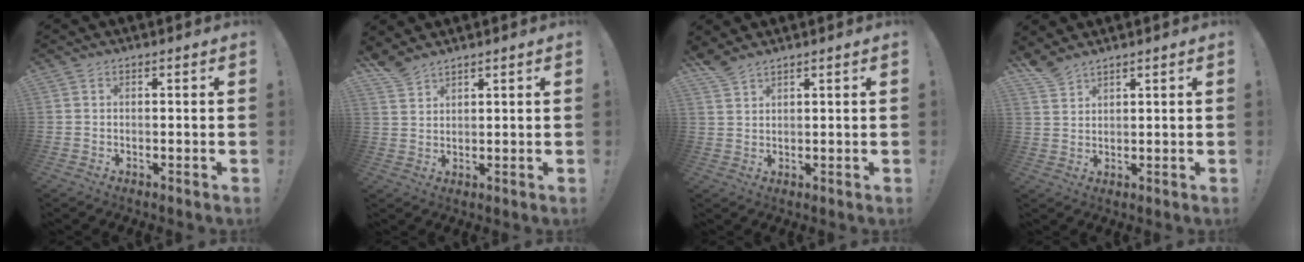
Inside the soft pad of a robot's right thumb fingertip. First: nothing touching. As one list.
[{"total": 4.2, "force": [3.8, 1.1, 1.3], "torque": [-0.020, -0.027, 0.072]}, {"total": 3.2, "force": [2.9, 0.4, 1.2], "torque": [-0.022, -0.019, 0.054]}, {"total": 4.1, "force": [3.8, 0.9, 1.4], "torque": [-0.021, -0.028, 0.071]}]